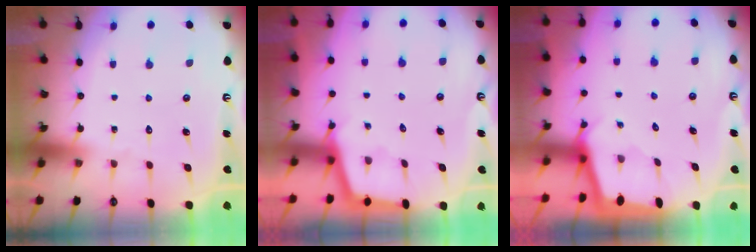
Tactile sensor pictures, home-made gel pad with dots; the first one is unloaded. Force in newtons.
{"total": 3.8, "press": 3.8, "slide": 0.2}
{"total": 1.6, "press": 1.6, "slide": 0.2}